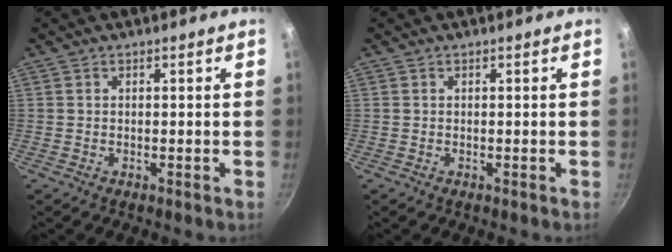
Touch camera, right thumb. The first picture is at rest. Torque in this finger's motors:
{"motor_torque": [0.00, 0.00, 0.00, 0.00, 0.00]}